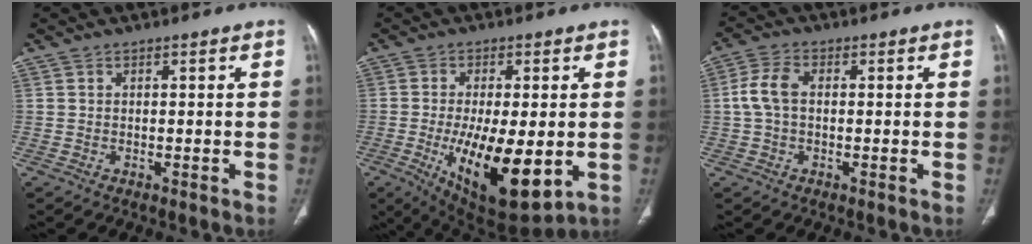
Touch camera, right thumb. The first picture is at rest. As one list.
[{"total": 16.8, "force": [-3.5, 6.3, 15.2], "torque": [-0.256, -0.025, -0.036]}, {"total": 5.5, "force": [0.2, 3.4, 4.3], "torque": [-0.098, 0.017, -0.001]}]